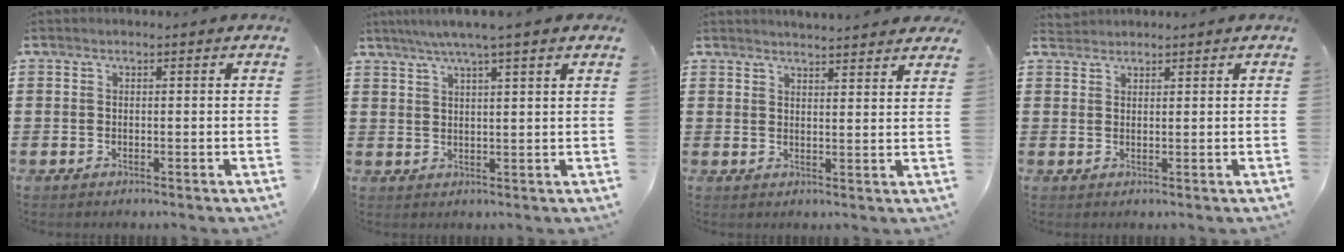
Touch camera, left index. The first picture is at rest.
{"total": 4.2, "force": [3.1, -0.4, 2.8], "torque": [-0.061, -0.003, 0.053]}
{"total": 2.7, "force": [2.7, -0.2, 0.1], "torque": [-0.011, -0.012, 0.049]}
{"total": 1.5, "force": [1.5, 0.3, -0.1], "torque": [-0.003, 0.002, 0.030]}